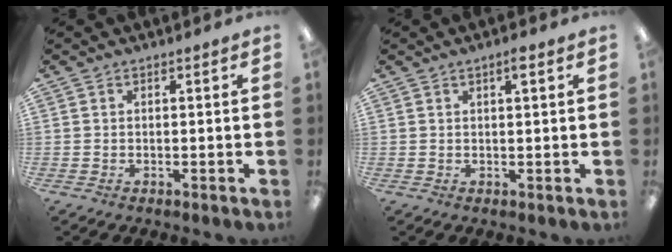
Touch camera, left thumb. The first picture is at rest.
{"total": 2.4, "force": [1.4, 0.4, 1.9], "torque": [-0.035, 0.001, 0.021]}